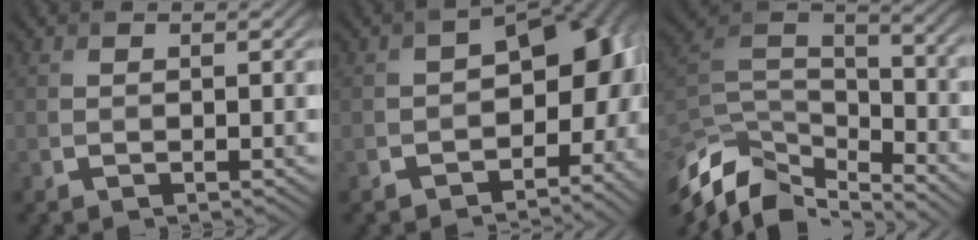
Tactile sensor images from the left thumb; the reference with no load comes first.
{"total": 10.0, "force": [-2.3, 6.3, 7.4], "torque": [-0.071, -0.017, -0.036]}
{"total": 14.2, "force": [-9.5, 6.0, 8.6], "torque": [-0.229, -0.011, -0.166]}